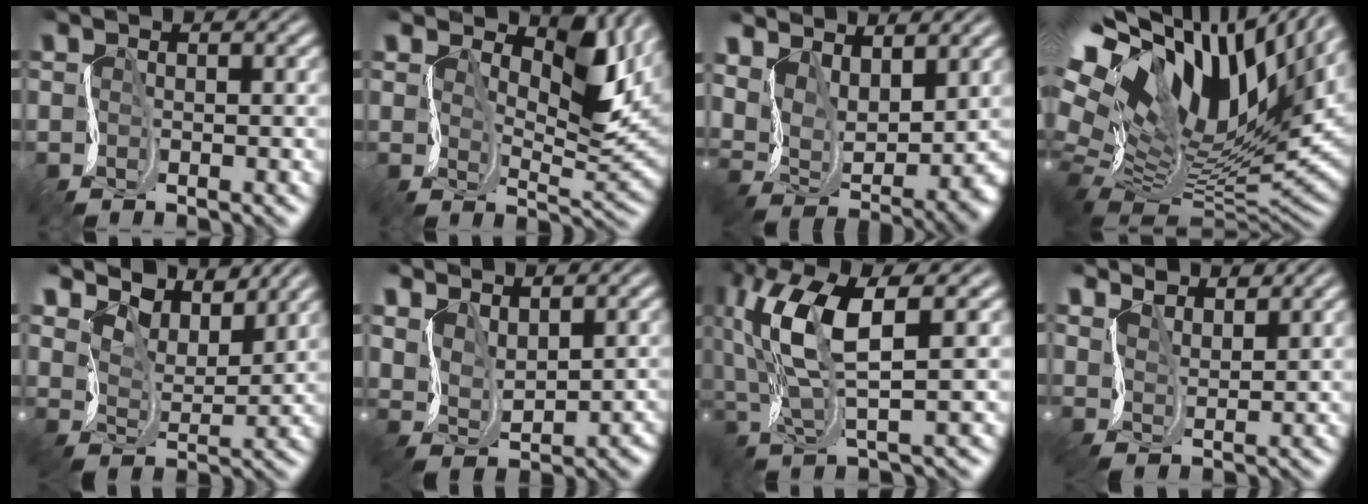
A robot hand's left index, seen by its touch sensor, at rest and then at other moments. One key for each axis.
{"total": 7.0, "fx": 3.7, "fy": 3.0, "fz": 5.2, "tx": -0.077, "ty": -0.006, "tz": 0.061}
{"total": 6.9, "fx": 4.3, "fy": 3.3, "fz": 4.3, "tx": -0.093, "ty": -0.006, "tz": 0.088}
{"total": 17.8, "fx": 7.7, "fy": 8.8, "fz": 13.4, "tx": -0.258, "ty": 0.030, "tz": 0.146}
{"total": 5.3, "fx": 4.7, "fy": 1.9, "fz": 1.3, "tx": -0.043, "ty": -0.004, "tz": 0.073}
{"total": 3.3, "fx": 2.5, "fy": 1.8, "fz": 1.3, "tx": -0.038, "ty": -0.003, "tz": 0.060}
{"total": 8.0, "fx": 2.6, "fy": 2.4, "fz": 7.2, "tx": -0.158, "ty": 0.011, "tz": 0.048}
{"total": 3.0, "fx": 3.0, "fy": 0.4, "fz": 0.1, "tx": -0.015, "ty": 0.002, "tz": 0.055}